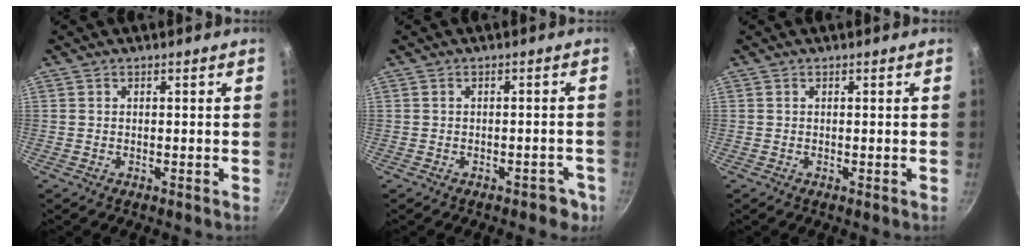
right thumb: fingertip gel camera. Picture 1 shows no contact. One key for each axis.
{"total": 3.5, "fx": -2.1, "fy": 2.1, "fz": 2.0, "tx": 0.000, "ty": 0.028, "tz": -0.006}
{"total": 0.0}